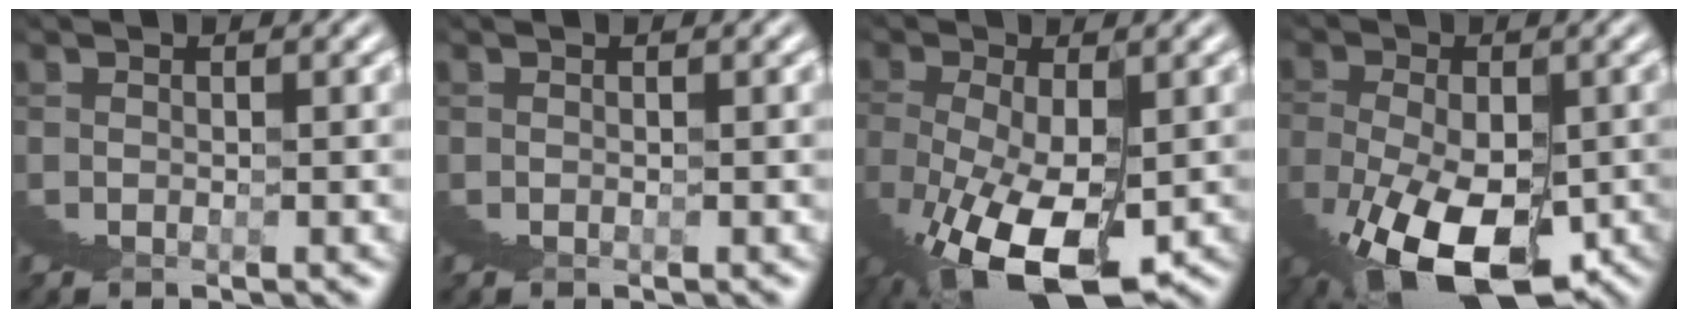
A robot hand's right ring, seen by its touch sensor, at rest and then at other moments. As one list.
[{"total": 0.0}, {"total": 8.0, "force": [-2.0, 3.2, 7.0], "torque": [-0.121, -0.021, -0.019]}, {"total": 9.3, "force": [-3.5, 4.5, 7.3], "torque": [-0.129, -0.030, -0.038]}]